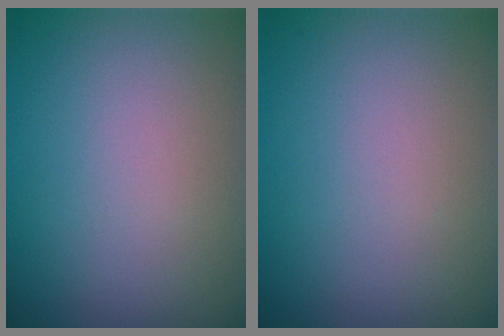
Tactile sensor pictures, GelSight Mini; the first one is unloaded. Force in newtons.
{"total": 0.0}